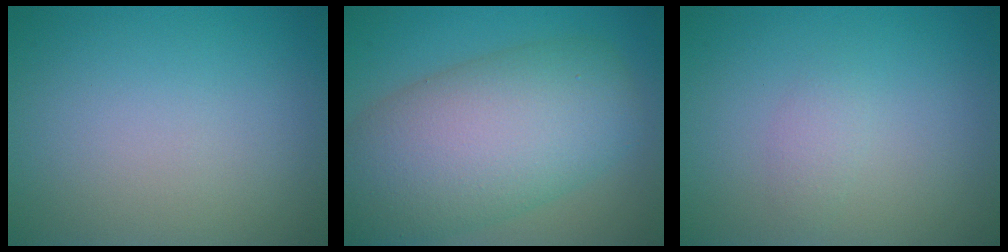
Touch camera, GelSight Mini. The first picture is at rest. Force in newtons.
{"total": 11.3, "press": 11.3, "slide": 0.9}
{"total": 1.2, "press": 1.2, "slide": 0.0}